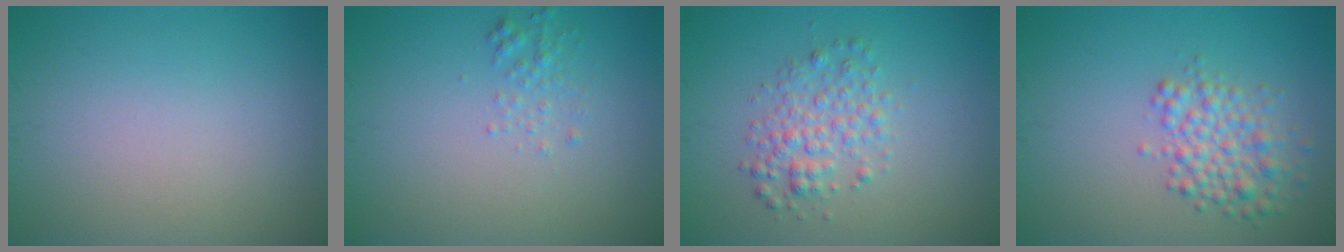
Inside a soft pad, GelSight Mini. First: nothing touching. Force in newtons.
{"total": 1.3, "press": 1.3, "slide": 0.1}
{"total": 3.0, "press": 3.0, "slide": 0.1}
{"total": 3.7, "press": 3.7, "slide": 0.2}